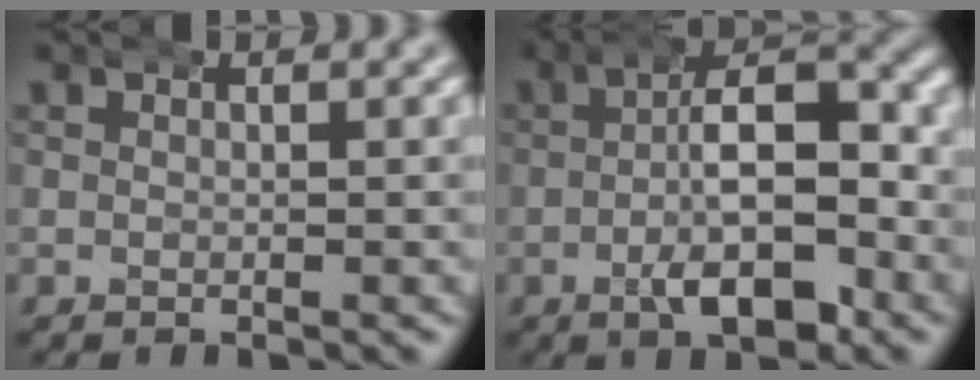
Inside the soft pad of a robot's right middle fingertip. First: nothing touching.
{"total": 9.1, "force": [-1.5, 3.8, 8.2], "torque": [-0.115, 0.003, -0.024]}